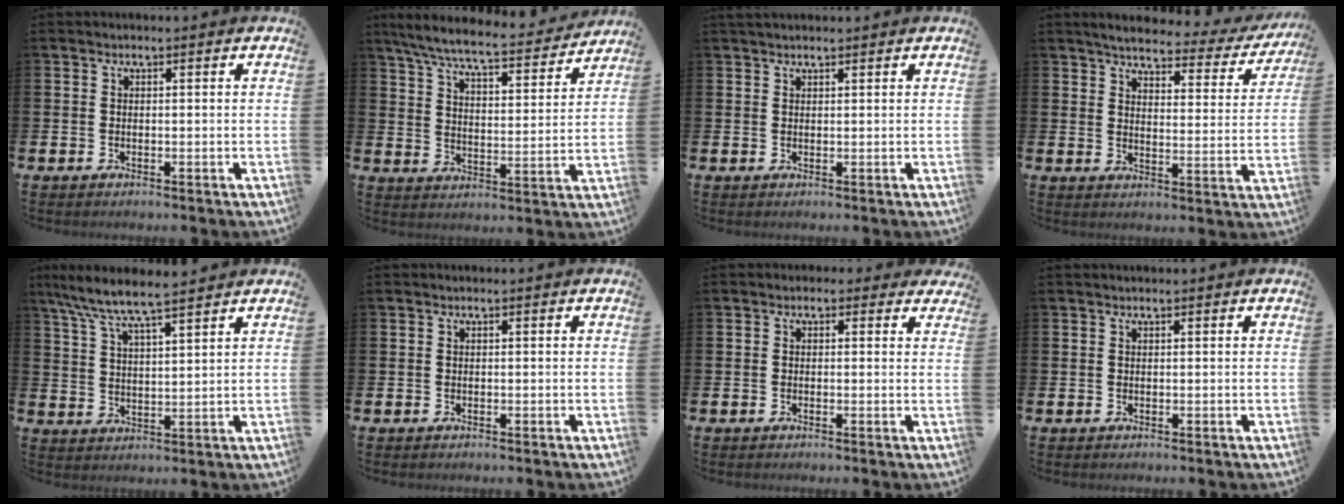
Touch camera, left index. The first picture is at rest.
{"total": 7.9, "force": [7.2, 0.7, 3.2], "torque": [-0.094, -0.046, 0.122]}
{"total": 1.2, "force": [1.1, 0.3, 0.3], "torque": [0.004, -0.002, 0.018]}
{"total": 4.0, "force": [3.6, 0.9, 1.4], "torque": [-0.041, -0.028, 0.054]}
{"total": 6.9, "force": [6.4, 0.3, 2.7], "torque": [-0.079, -0.031, 0.113]}
{"total": 0.0}
{"total": 0.9, "force": [0.2, 0.8, 0.2], "torque": [-0.003, 0.008, 0.002]}
{"total": 0.0}